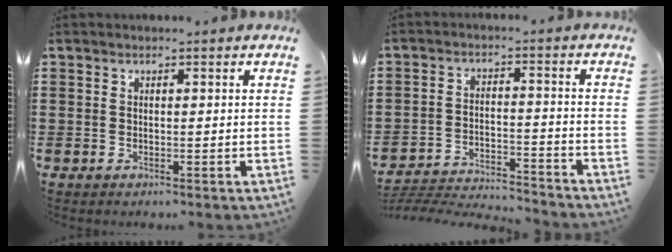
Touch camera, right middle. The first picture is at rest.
{"total": 4.5, "force": [-4.4, 0.5, 0.9], "torque": [-0.035, -0.004, -0.097]}